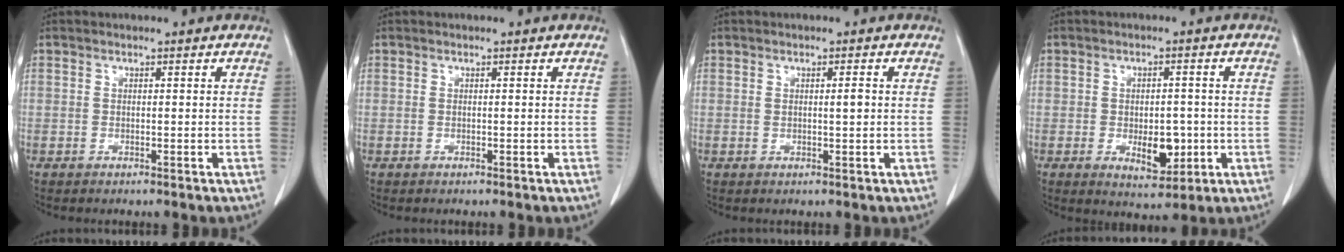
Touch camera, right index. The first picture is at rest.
{"total": 0.0}
{"total": 1.6, "force": [0.2, 0.2, 1.5], "torque": [-0.026, 0.001, 0.004]}
{"total": 5.7, "force": [-1.3, 3.0, 4.7], "torque": [-0.065, -0.003, -0.009]}